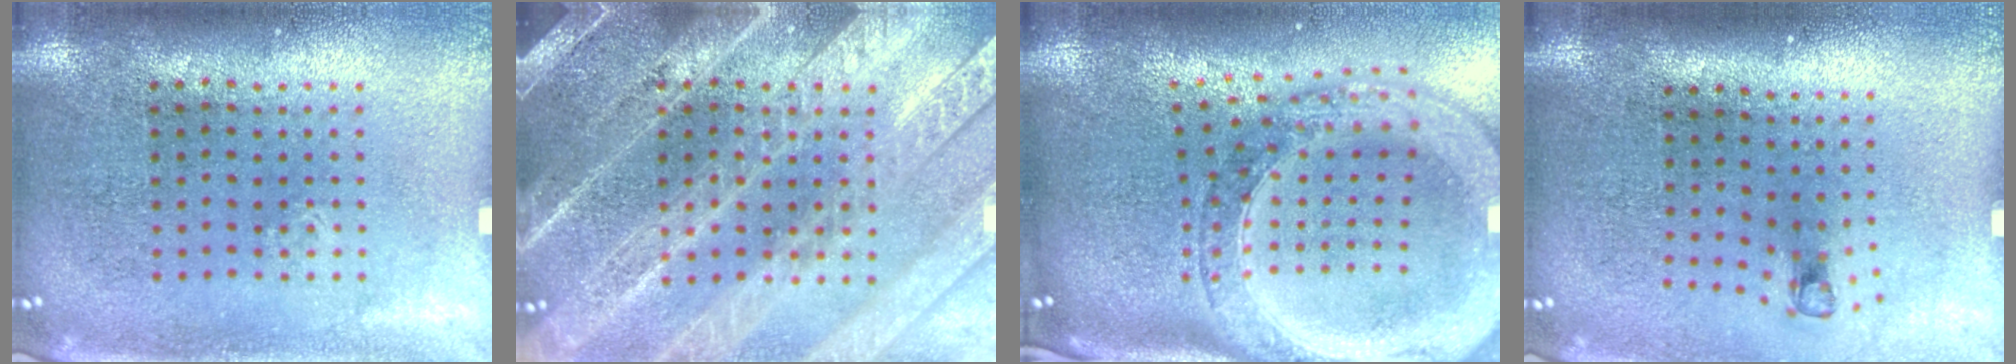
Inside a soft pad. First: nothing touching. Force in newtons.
{"total": 4.3, "press": 4.3, "slide": 0.6}
{"total": 3.8, "press": 3.0, "slide": 2.4}
{"total": 0.8, "press": 0.4, "slide": 0.7}